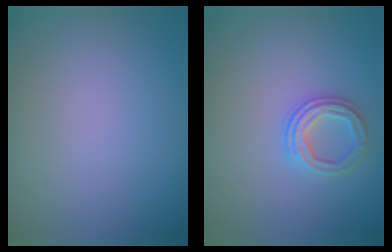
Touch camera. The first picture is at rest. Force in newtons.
{"total": 2.5, "press": 2.3, "slide": 1.0}